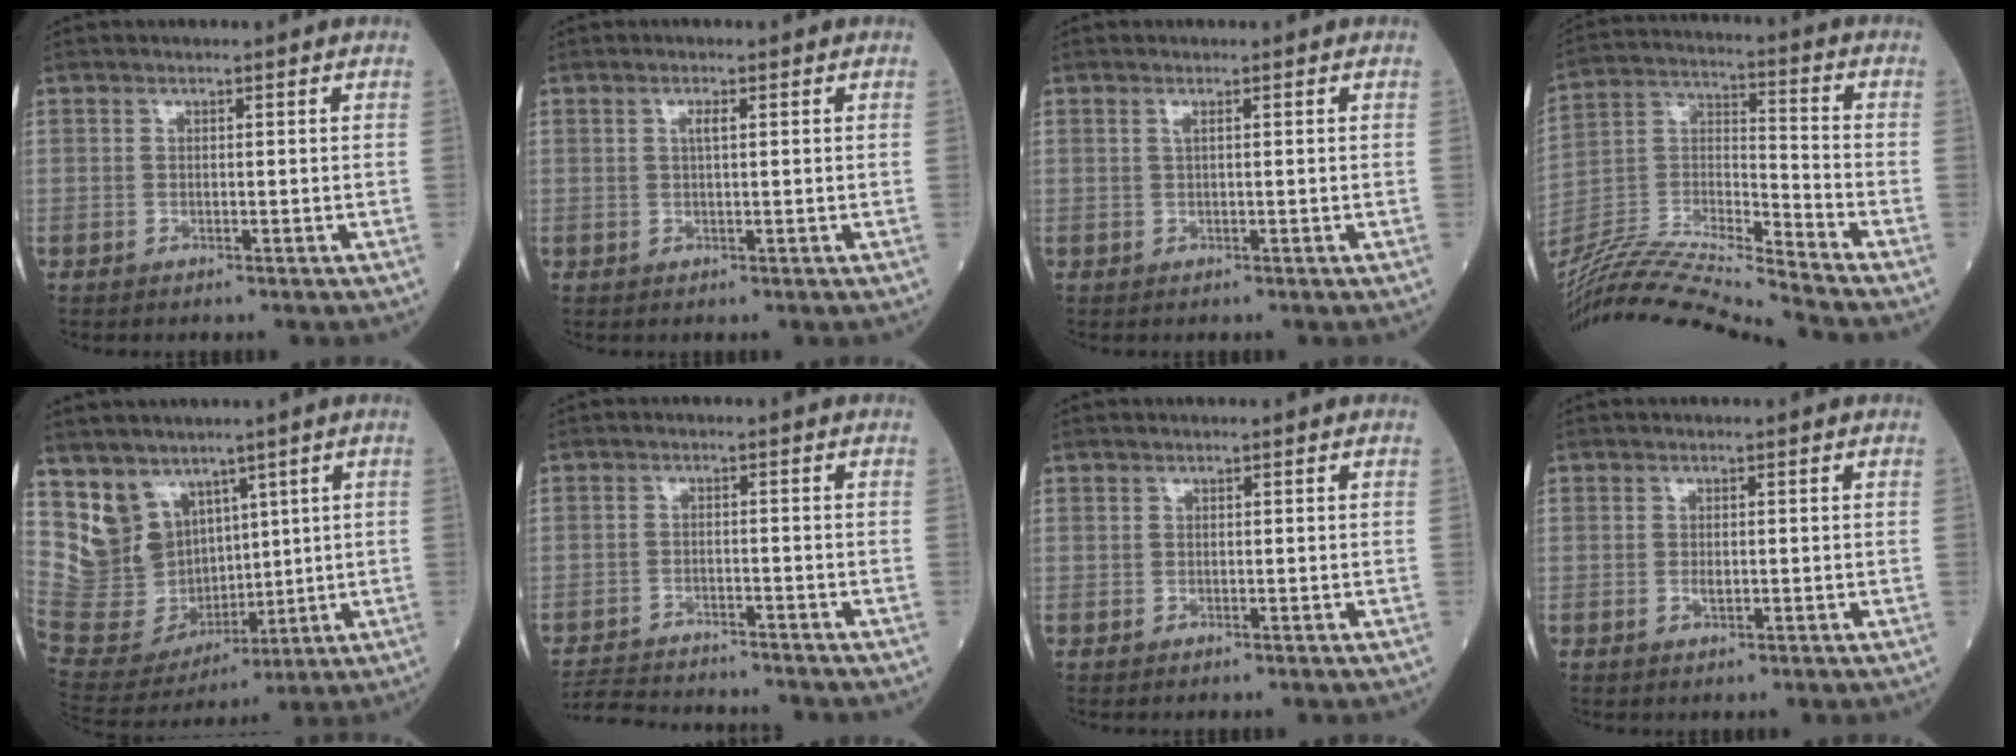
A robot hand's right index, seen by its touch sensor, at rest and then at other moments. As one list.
[{"total": 1.3, "force": [0.4, 0.2, 1.3], "torque": [-0.025, 0.002, 0.006]}, {"total": 0.7, "force": [0.3, -0.1, 0.6], "torque": [-0.018, 0.002, 0.005]}, {"total": 20.9, "force": [-19.4, -1.5, 7.5], "torque": [-0.159, -0.008, -0.349]}, {"total": 10.8, "force": [6.7, 7.9, 3.1], "torque": [-0.087, 0.031, 0.159]}, {"total": 9.9, "force": [-9.5, 0.9, 2.5], "torque": [-0.044, -0.003, -0.146]}, {"total": 0.0}, {"total": 1.1, "force": [-0.1, 0.5, 0.9], "torque": [-0.021, -0.001, 0.000]}]